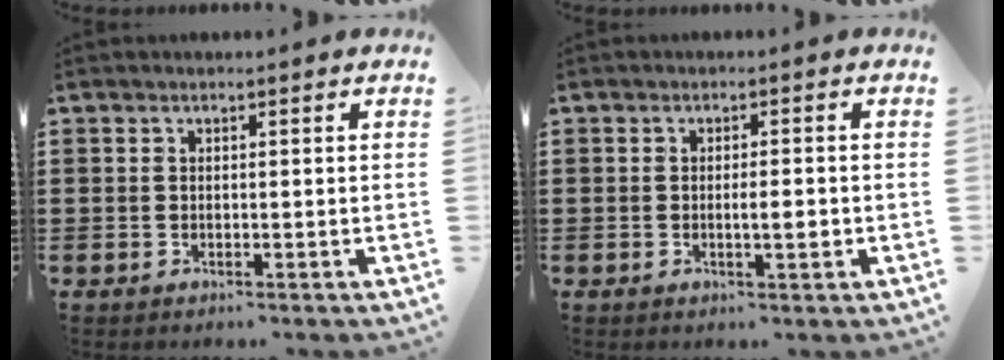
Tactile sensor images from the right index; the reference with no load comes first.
{"total": 2.6, "force": [-0.4, 0.6, 2.5], "torque": [-0.043, -0.002, -0.006]}